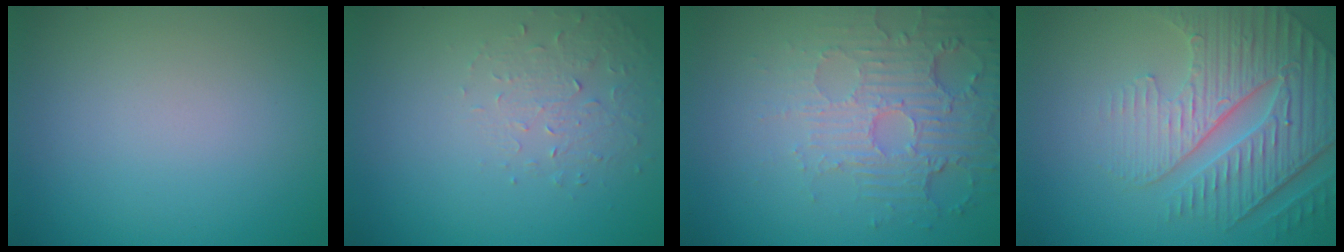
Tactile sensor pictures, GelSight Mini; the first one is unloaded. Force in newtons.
{"total": 1.6, "press": 0.9, "slide": 1.3}
{"total": 5.6, "press": 3.5, "slide": 4.3}
{"total": 6.5, "press": 5.2, "slide": 3.9}